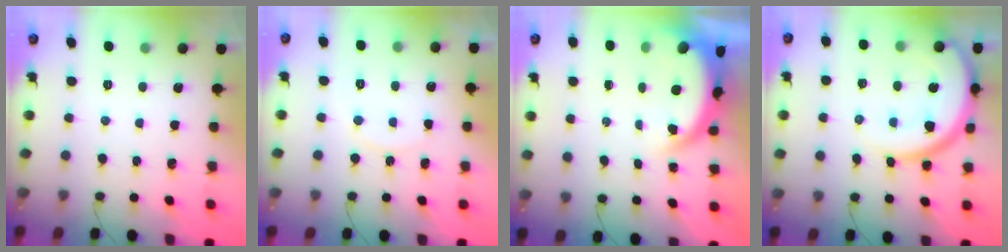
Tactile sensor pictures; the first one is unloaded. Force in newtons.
{"total": 6.1, "press": 6.0, "slide": 0.4}
{"total": 5.0, "press": 4.9, "slide": 0.6}
{"total": 13.8, "press": 13.8, "slide": 1.2}